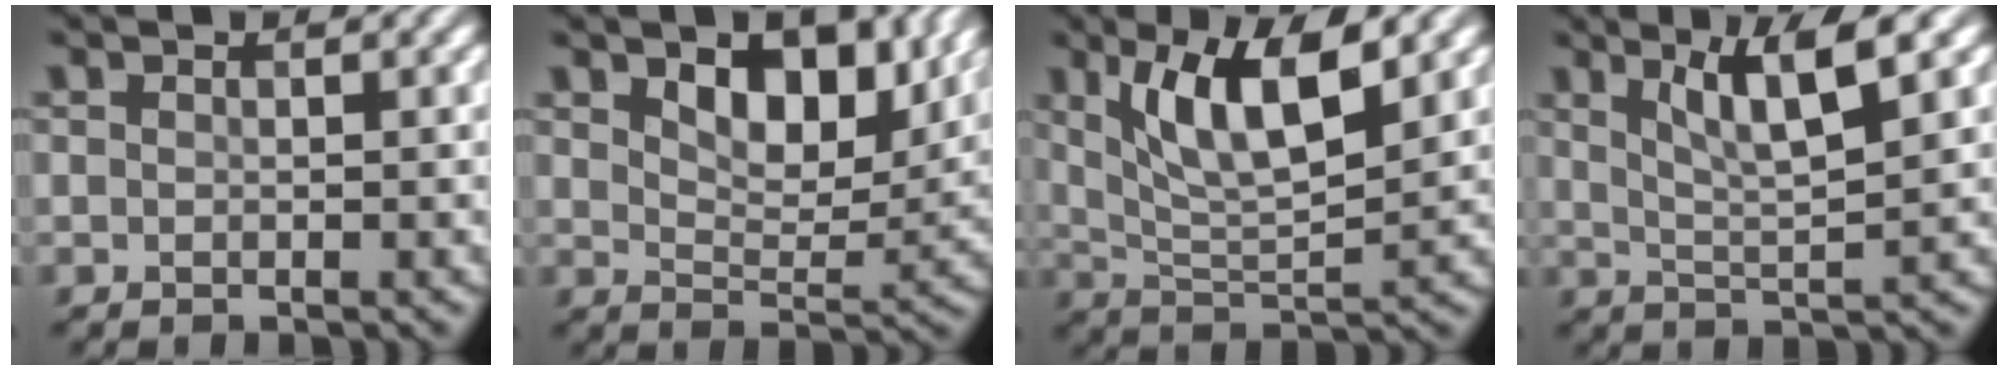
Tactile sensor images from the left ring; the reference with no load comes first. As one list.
[{"total": 6.2, "force": [3.3, 3.2, 4.2], "torque": [-0.070, -0.014, 0.049]}, {"total": 7.6, "force": [3.3, 2.3, 6.4], "torque": [-0.119, -0.004, 0.060]}, {"total": 5.4, "force": [2.7, 0.8, 4.6], "torque": [-0.079, 0.000, 0.048]}]